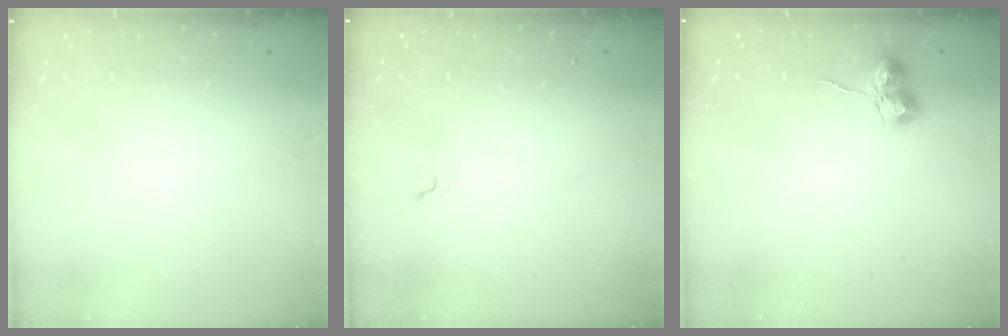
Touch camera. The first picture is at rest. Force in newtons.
{"total": 2.7, "press": 2.6, "slide": 0.5}
{"total": 7.3, "press": 7.2, "slide": 1.2}